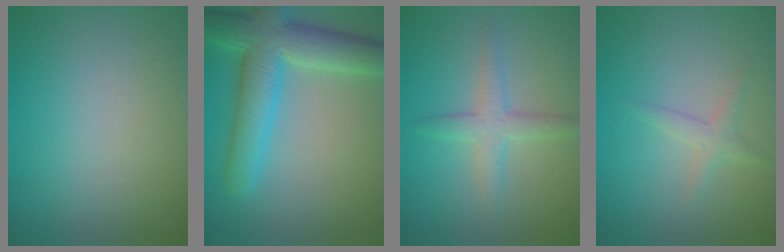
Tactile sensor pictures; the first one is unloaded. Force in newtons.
{"total": 7.9, "press": 7.9, "slide": 0.4}
{"total": 2.7, "press": 2.7, "slide": 0.0}
{"total": 1.3, "press": 1.3, "slide": 0.0}